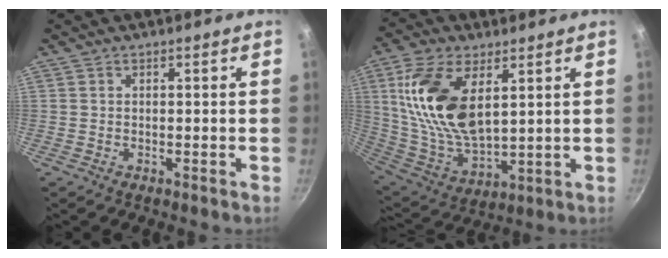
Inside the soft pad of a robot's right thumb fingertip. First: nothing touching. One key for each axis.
{"total": 18.9, "fx": 5.7, "fy": 9.9, "fz": 15.1, "tx": -0.288, "ty": -0.027, "tz": 0.120}